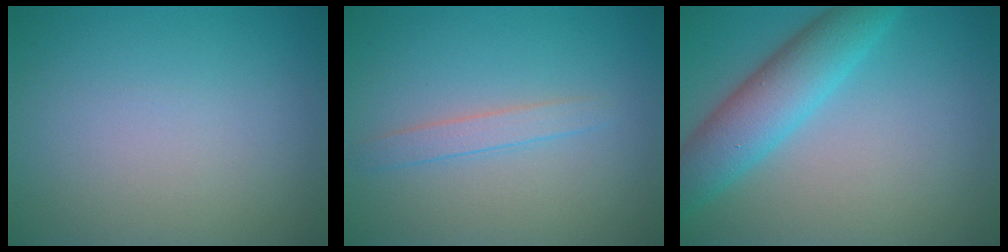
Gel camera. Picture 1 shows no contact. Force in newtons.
{"total": 1.6, "press": 1.6, "slide": 0.1}
{"total": 5.7, "press": 5.7, "slide": 0.1}